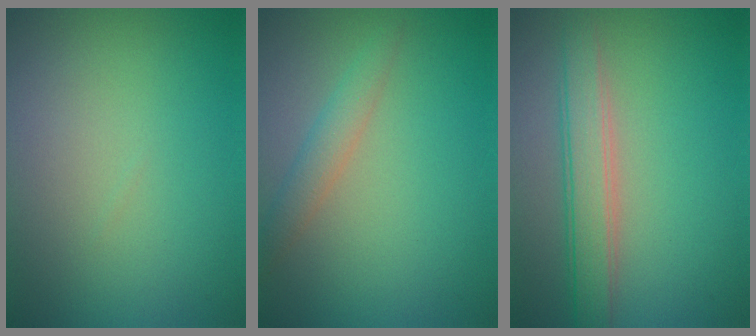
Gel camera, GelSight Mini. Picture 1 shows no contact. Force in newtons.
{"total": 2.0, "press": 2.0, "slide": 0.0}
{"total": 3.5, "press": 3.5, "slide": 0.2}